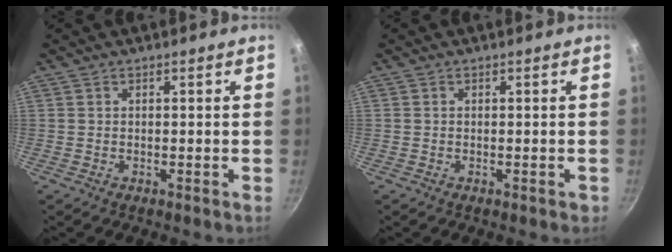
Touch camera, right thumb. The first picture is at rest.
{"total": 0.8, "force": [-0.2, 0.6, 0.5], "torque": [-0.003, 0.002, -0.004]}